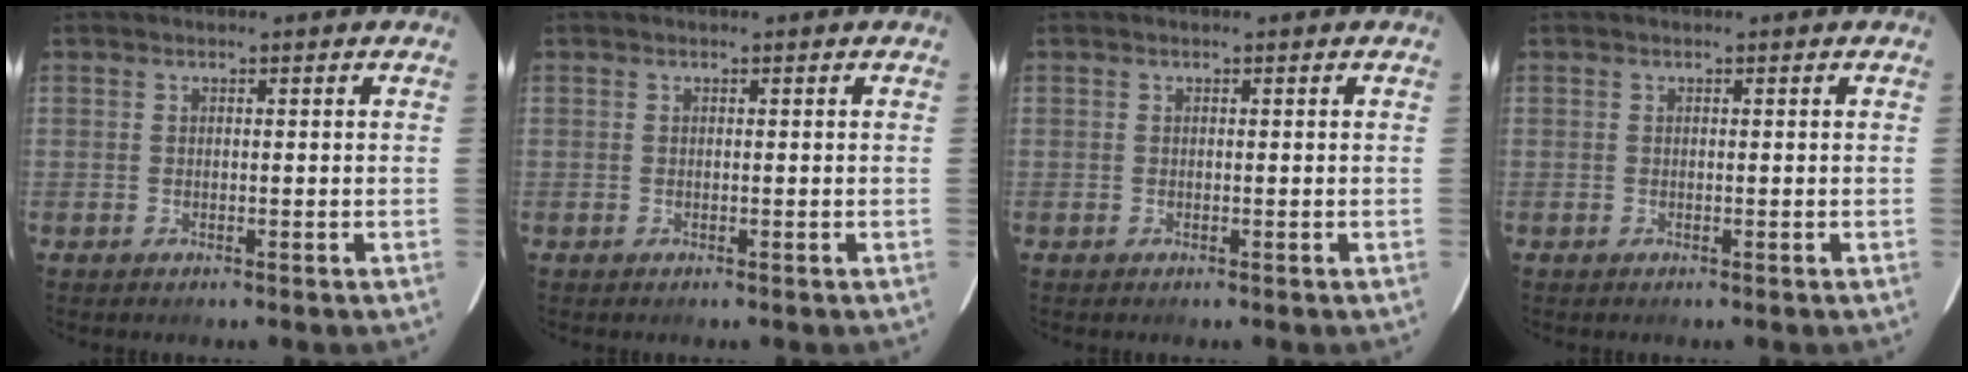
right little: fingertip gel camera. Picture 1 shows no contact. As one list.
[{"total": 0.0}, {"total": 0.0}, {"total": 0.0}]